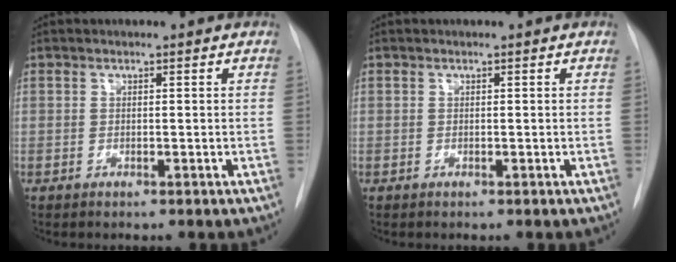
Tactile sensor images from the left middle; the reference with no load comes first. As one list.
[{"total": 0.0}]